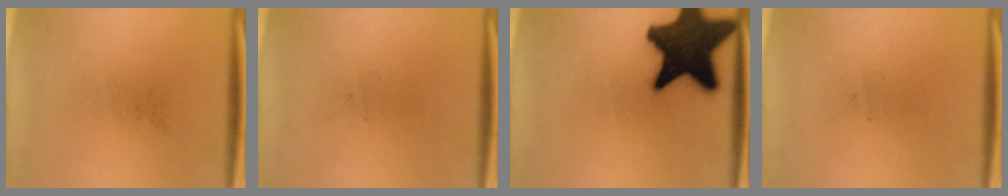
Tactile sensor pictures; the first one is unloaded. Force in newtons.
{"total": 0.0}
{"total": 19.0}
{"total": 0.0}